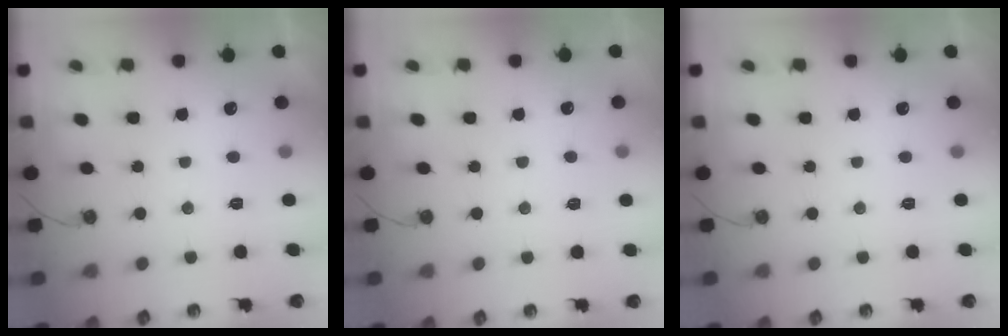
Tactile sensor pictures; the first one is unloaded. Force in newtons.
{"total": 3.0, "press": 3.0, "slide": 0.4}
{"total": 0.0}